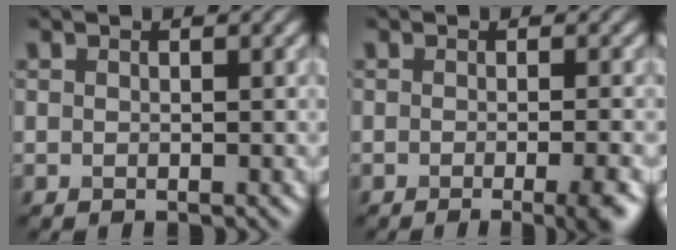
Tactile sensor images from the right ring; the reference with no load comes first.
{"total": 4.5, "force": [-1.8, 1.4, 3.9], "torque": [-0.029, 0.000, -0.022]}